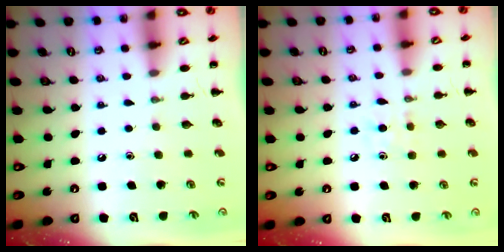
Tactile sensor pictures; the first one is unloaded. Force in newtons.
{"total": 6.1, "press": 5.8, "slide": 1.9}